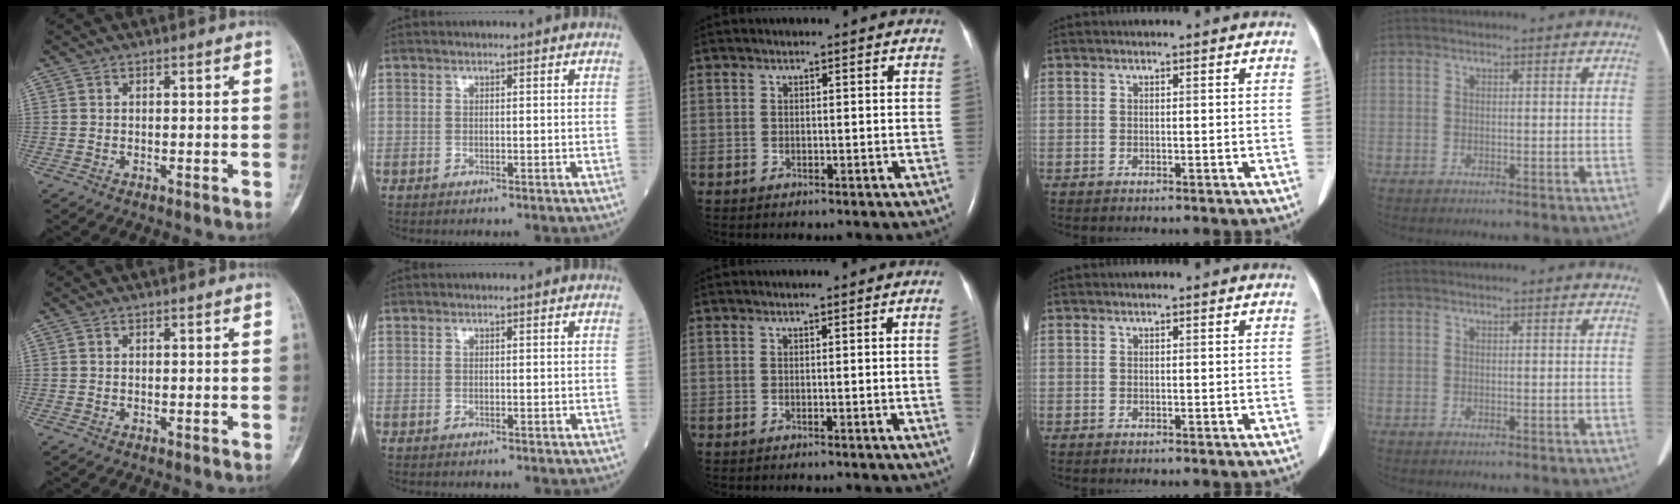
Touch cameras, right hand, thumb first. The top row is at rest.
{"middle": {"total": 2.0, "force": [-0.2, -0.9, 1.7], "torque": [-0.020, -0.001, -0.003]}}